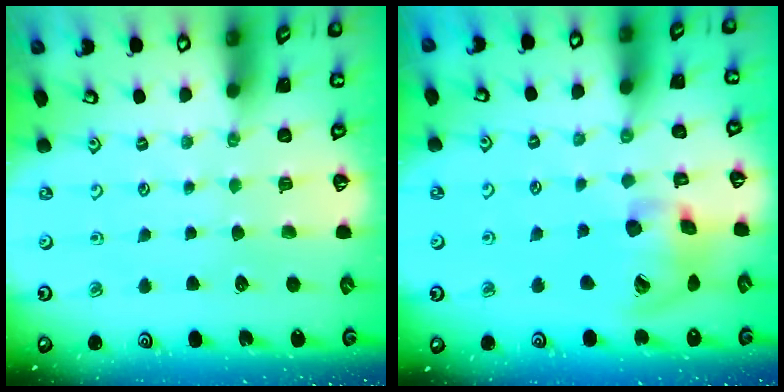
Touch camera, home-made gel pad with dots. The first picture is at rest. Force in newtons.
{"total": 15.2, "press": 15.0, "slide": 2.4}